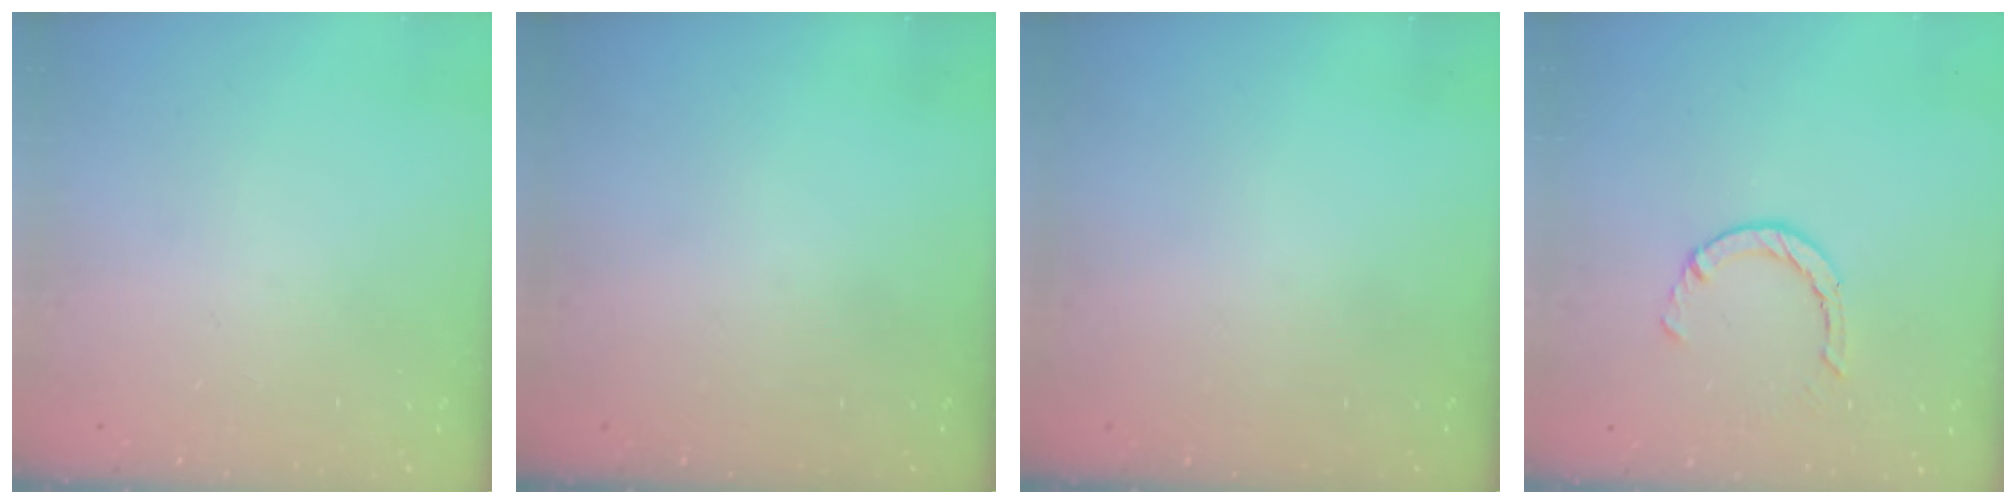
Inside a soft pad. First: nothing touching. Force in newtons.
{"total": 0.0}
{"total": 0.0}
{"total": 3.4, "press": 3.4, "slide": 0.2}